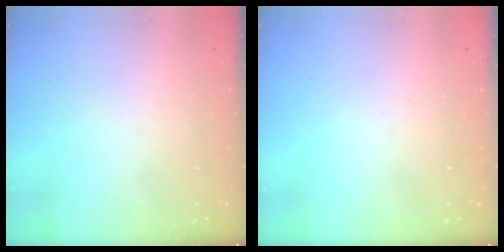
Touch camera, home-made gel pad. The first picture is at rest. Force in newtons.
{"total": 0.0}